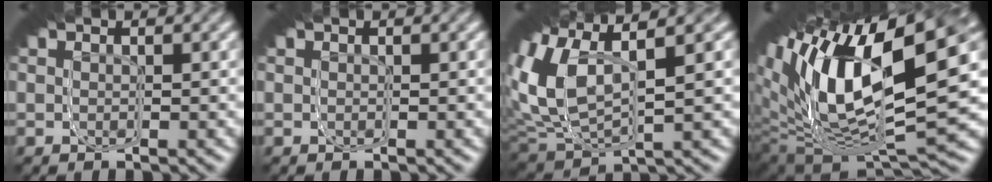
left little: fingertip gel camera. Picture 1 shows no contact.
{"total": 0.0}
{"total": 9.9, "force": [2.7, 6.3, 7.1], "torque": [-0.127, 0.030, 0.019]}
{"total": 21.0, "force": [1.5, 13.2, 16.3], "torque": [-0.238, 0.024, -0.006]}